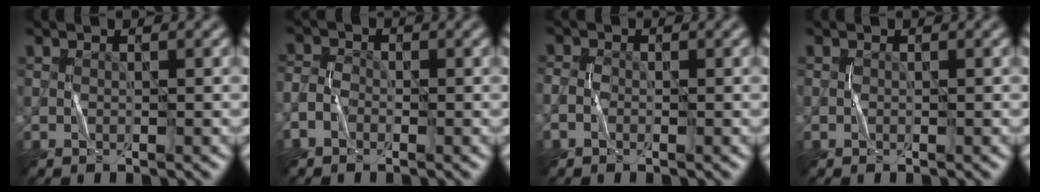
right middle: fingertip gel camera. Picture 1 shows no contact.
{"total": 1.9, "force": [-1.1, 1.3, 0.8], "torque": [-0.016, 0.004, -0.031]}
{"total": 1.3, "force": [-0.6, 0.9, 0.6], "torque": [-0.011, 0.003, -0.017]}
{"total": 0.0}